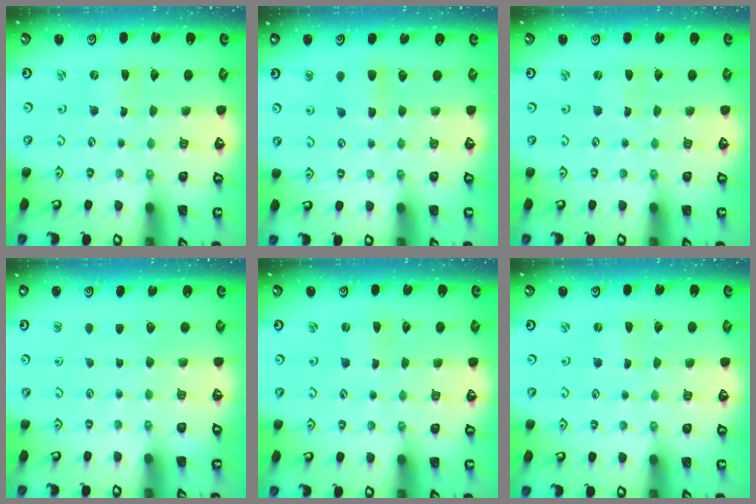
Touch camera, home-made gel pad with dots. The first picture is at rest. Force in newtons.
{"total": 6.4, "press": 6.4, "slide": 0.7}
{"total": 0.0}
{"total": 0.0}
{"total": 0.0}
{"total": 0.0}